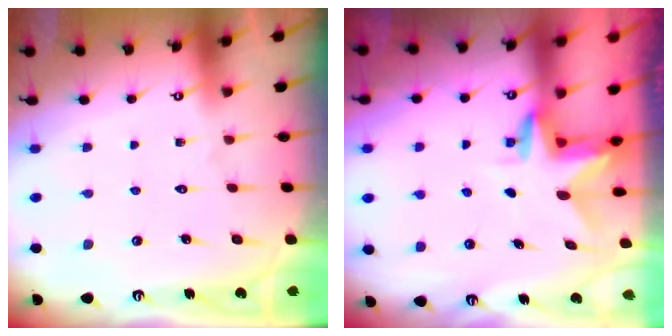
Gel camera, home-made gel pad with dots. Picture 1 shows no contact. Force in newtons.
{"total": 2.9, "press": 2.9, "slide": 0.2}